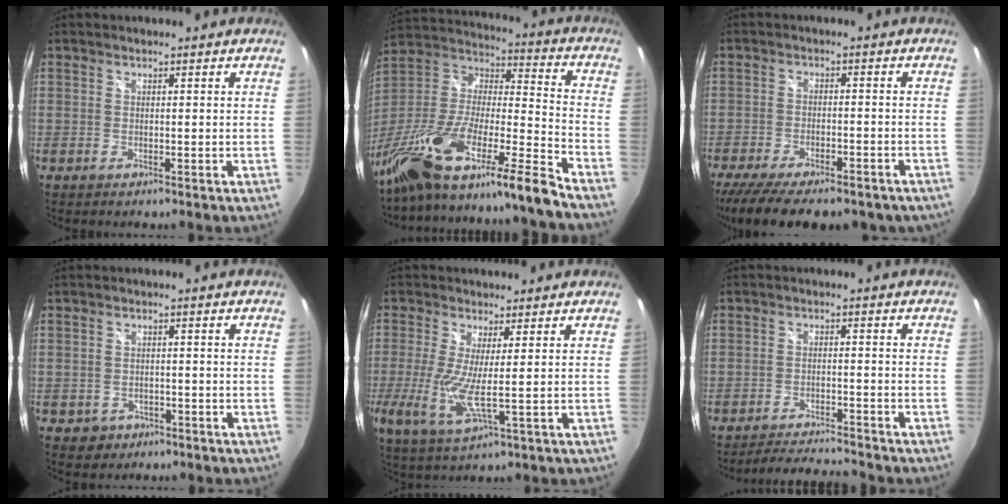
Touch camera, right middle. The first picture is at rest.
{"total": 26.8, "force": [-19.4, 2.0, 18.4], "torque": [-0.295, -0.049, -0.338]}
{"total": 18.1, "force": [-14.2, 5.9, 9.5], "torque": [-0.196, -0.040, -0.202]}
{"total": 3.5, "force": [-1.6, 3.0, 0.8], "torque": [-0.026, 0.004, -0.017]}
{"total": 8.3, "force": [-0.4, 1.0, 8.2], "torque": [-0.176, -0.018, -0.009]}
{"total": 8.0, "force": [-7.7, 0.3, 2.1], "torque": [-0.057, 0.005, -0.119]}